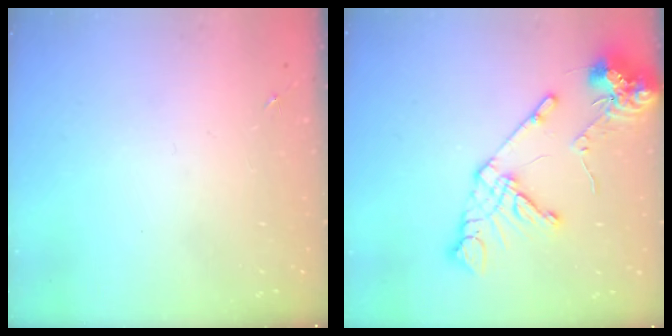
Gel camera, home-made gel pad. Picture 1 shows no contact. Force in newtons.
{"total": 15.5, "press": 15.3, "slide": 2.3}